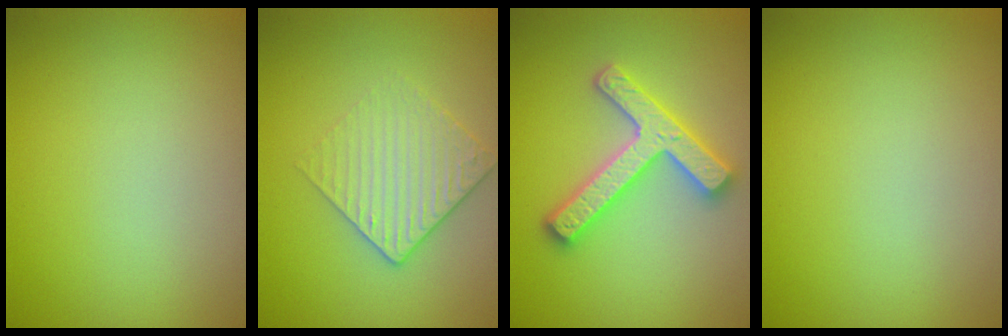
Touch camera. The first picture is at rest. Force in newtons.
{"total": 3.0, "press": 2.6, "slide": 1.4}
{"total": 4.7, "press": 4.6, "slide": 0.9}
{"total": 0.0}